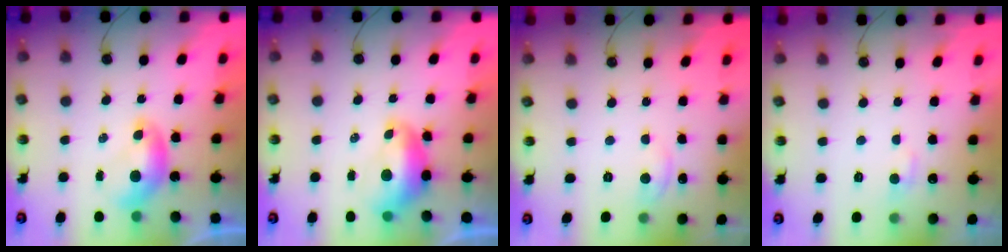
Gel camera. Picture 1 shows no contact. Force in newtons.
{"total": 2.9, "press": 2.7, "slide": 0.8}
{"total": 0.9, "press": 0.6, "slide": 0.7}
{"total": 1.8, "press": 1.7, "slide": 0.5}